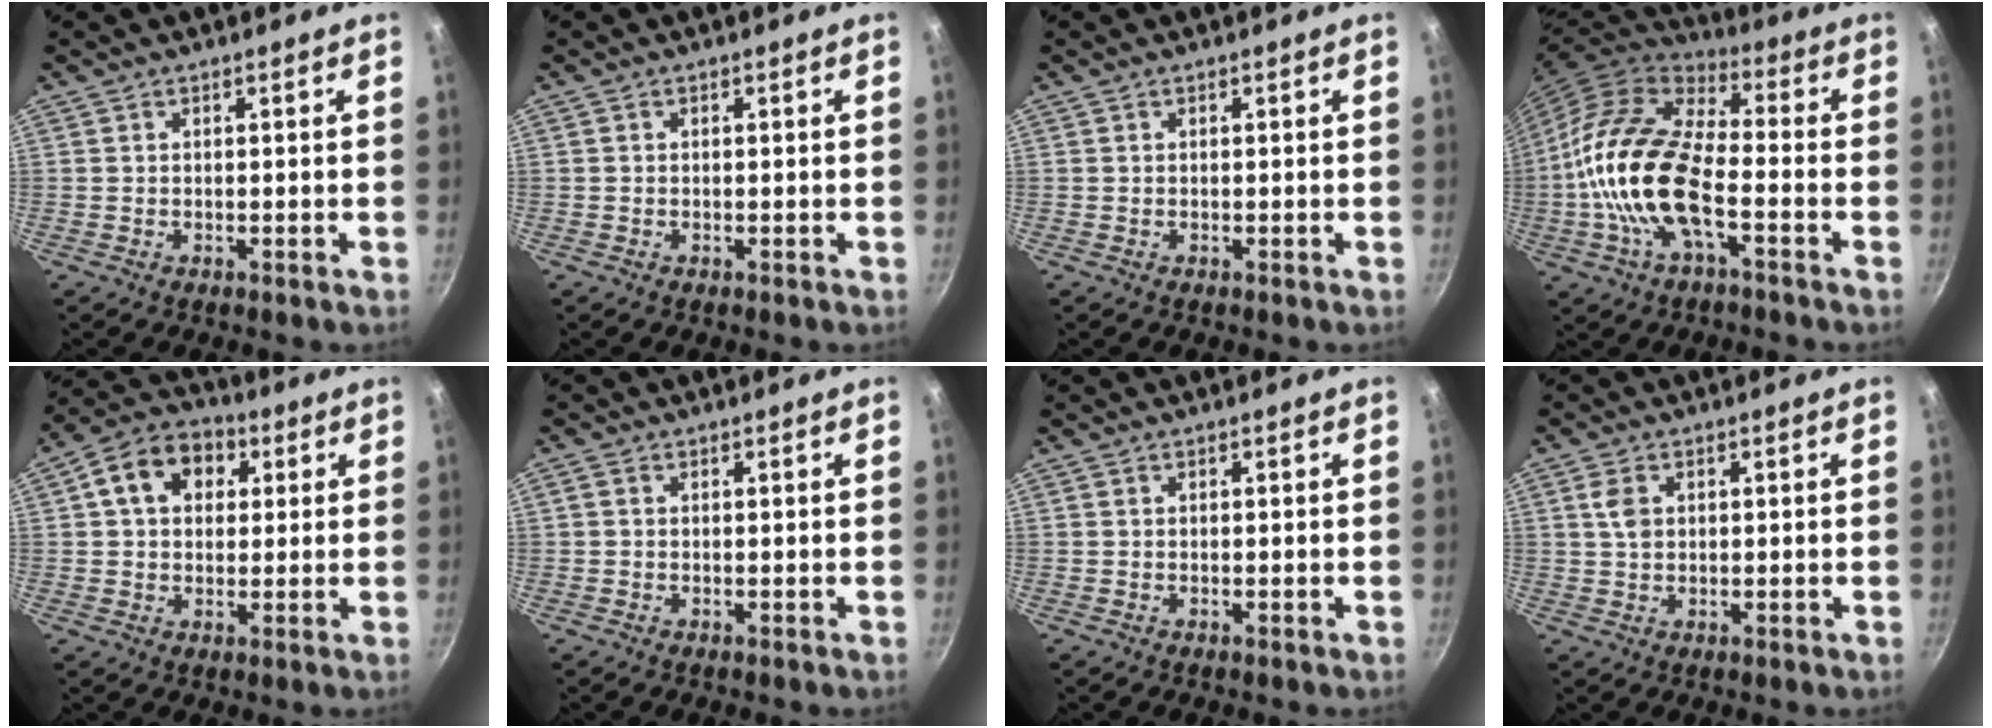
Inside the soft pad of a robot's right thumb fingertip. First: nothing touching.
{"total": 0.0}
{"total": 0.0}
{"total": 19.0, "force": [-4.5, 8.8, 16.2], "torque": [-0.305, 0.033, -0.099]}
{"total": 11.4, "force": [3.3, 8.6, 6.8], "torque": [-0.088, 0.018, 0.035]}
{"total": 0.9, "force": [0.1, 0.7, 0.5], "torque": [-0.009, 0.005, 0.001]}
{"total": 0.0}
{"total": 3.5, "force": [0.9, 2.4, 2.4], "torque": [-0.043, 0.002, 0.015]}